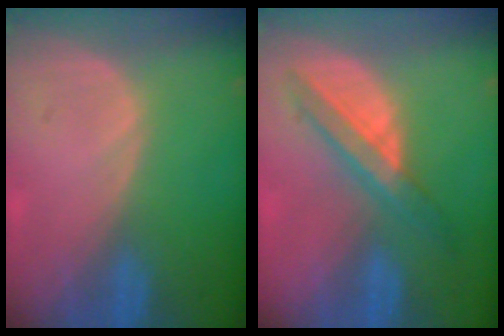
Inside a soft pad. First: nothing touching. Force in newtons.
{"total": 5.9, "press": 5.8, "slide": 1.0}